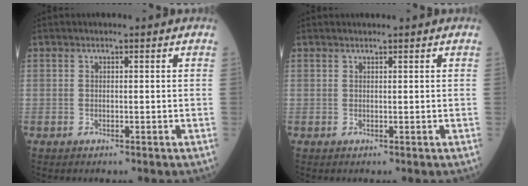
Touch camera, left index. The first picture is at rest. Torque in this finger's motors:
{"motor_torque": [-0.15, 0.14, -0.05, 0.00]}